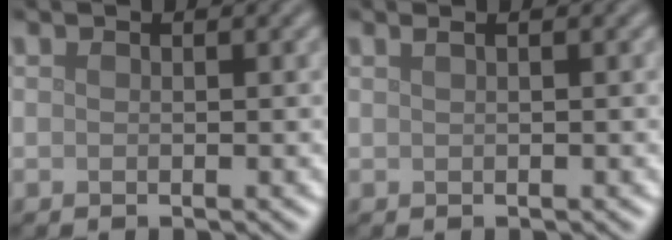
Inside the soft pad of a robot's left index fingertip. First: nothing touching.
{"total": 1.3, "force": [0.7, 0.7, 0.9], "torque": [-0.006, -0.002, 0.001]}